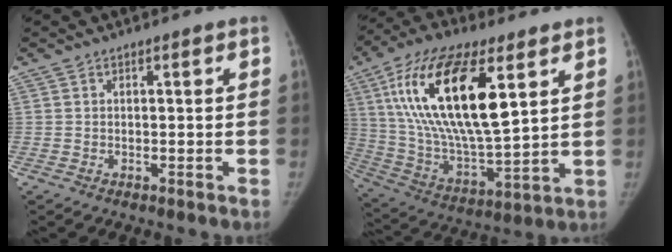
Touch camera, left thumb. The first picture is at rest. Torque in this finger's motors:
{"motor_torque": [1.49, 1.42, 2.26, -0.52, 0.86]}